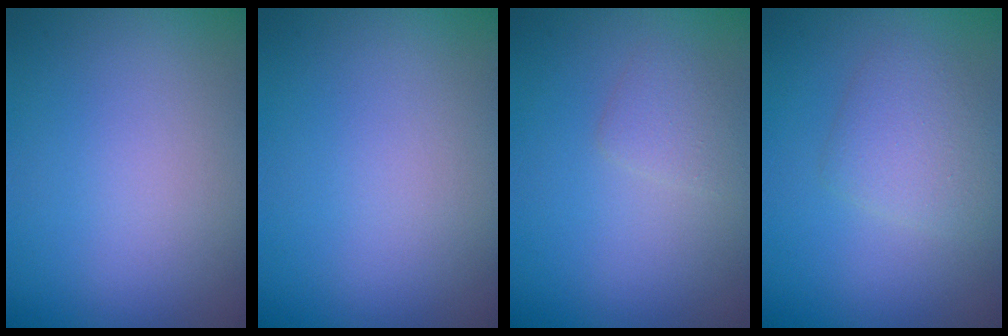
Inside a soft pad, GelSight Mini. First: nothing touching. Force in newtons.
{"total": 0.0}
{"total": 1.4, "press": 1.4, "slide": 0.1}
{"total": 2.7, "press": 2.7, "slide": 0.0}